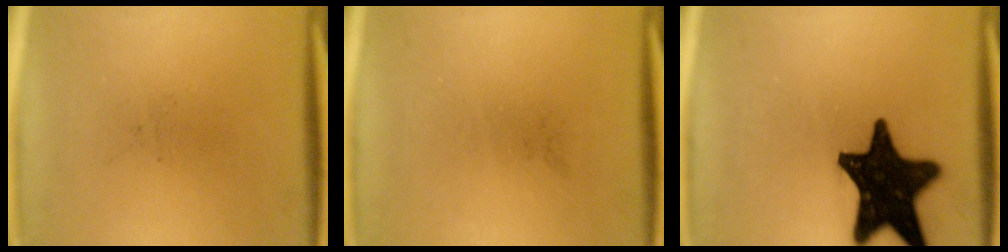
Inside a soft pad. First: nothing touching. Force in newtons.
{"total": 0.0}
{"total": 18.9}